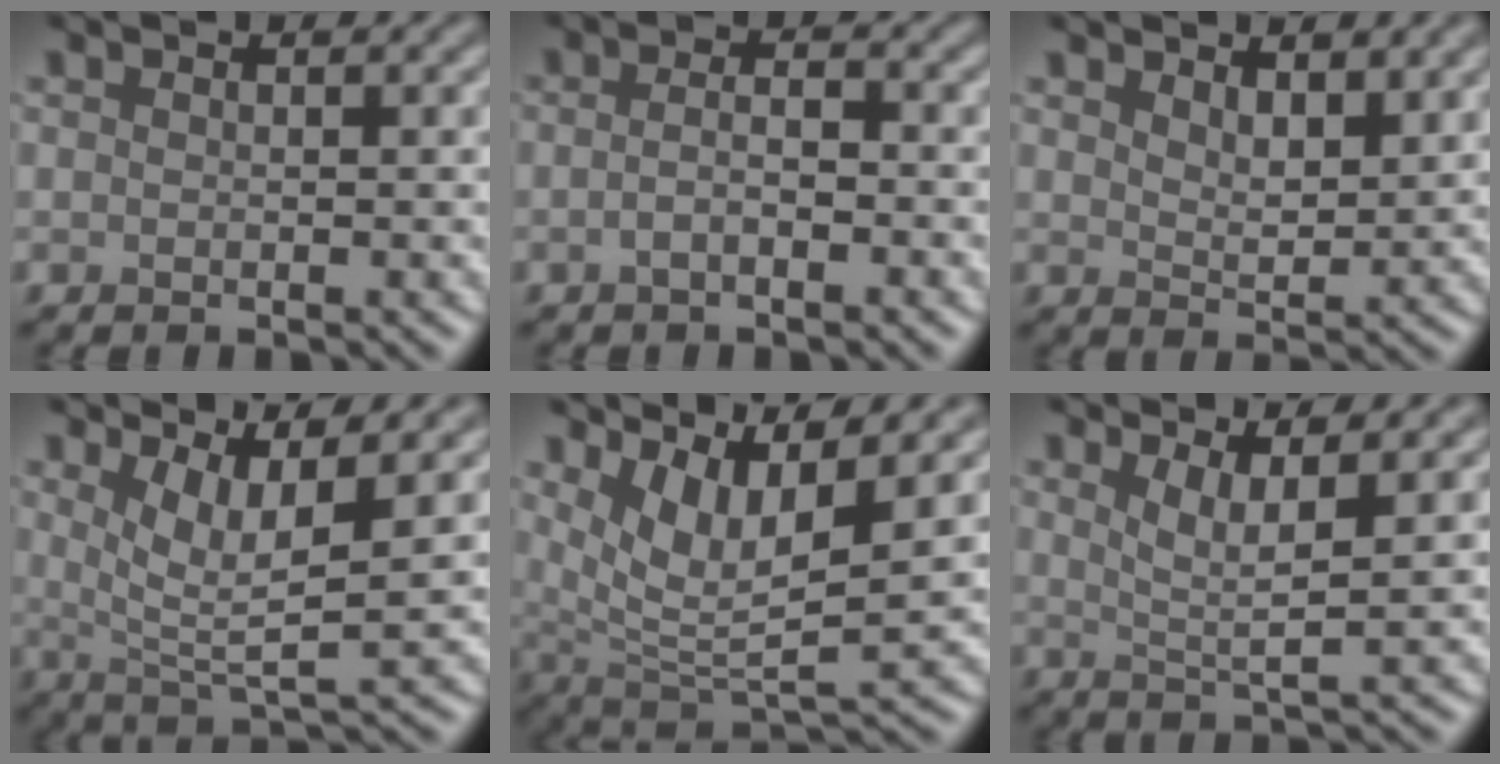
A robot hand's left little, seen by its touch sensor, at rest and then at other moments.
{"total": 2.0, "force": [-0.7, 0.6, 1.8], "torque": [-0.036, 0.002, -0.017]}
{"total": 3.2, "force": [2.2, 1.2, 2.0], "torque": [-0.037, -0.007, 0.041]}
{"total": 5.2, "force": [1.9, 1.2, 4.6], "torque": [-0.080, -0.009, 0.037]}
{"total": 6.3, "force": [3.3, 1.9, 5.1], "torque": [-0.105, -0.007, 0.070]}
{"total": 3.4, "force": [1.5, 0.6, 2.9], "torque": [-0.051, -0.007, 0.032]}